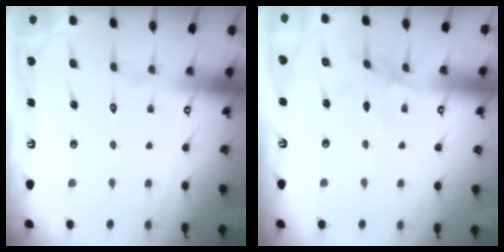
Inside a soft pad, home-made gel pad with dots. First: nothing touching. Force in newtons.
{"total": 2.9, "press": 2.9, "slide": 0.5}